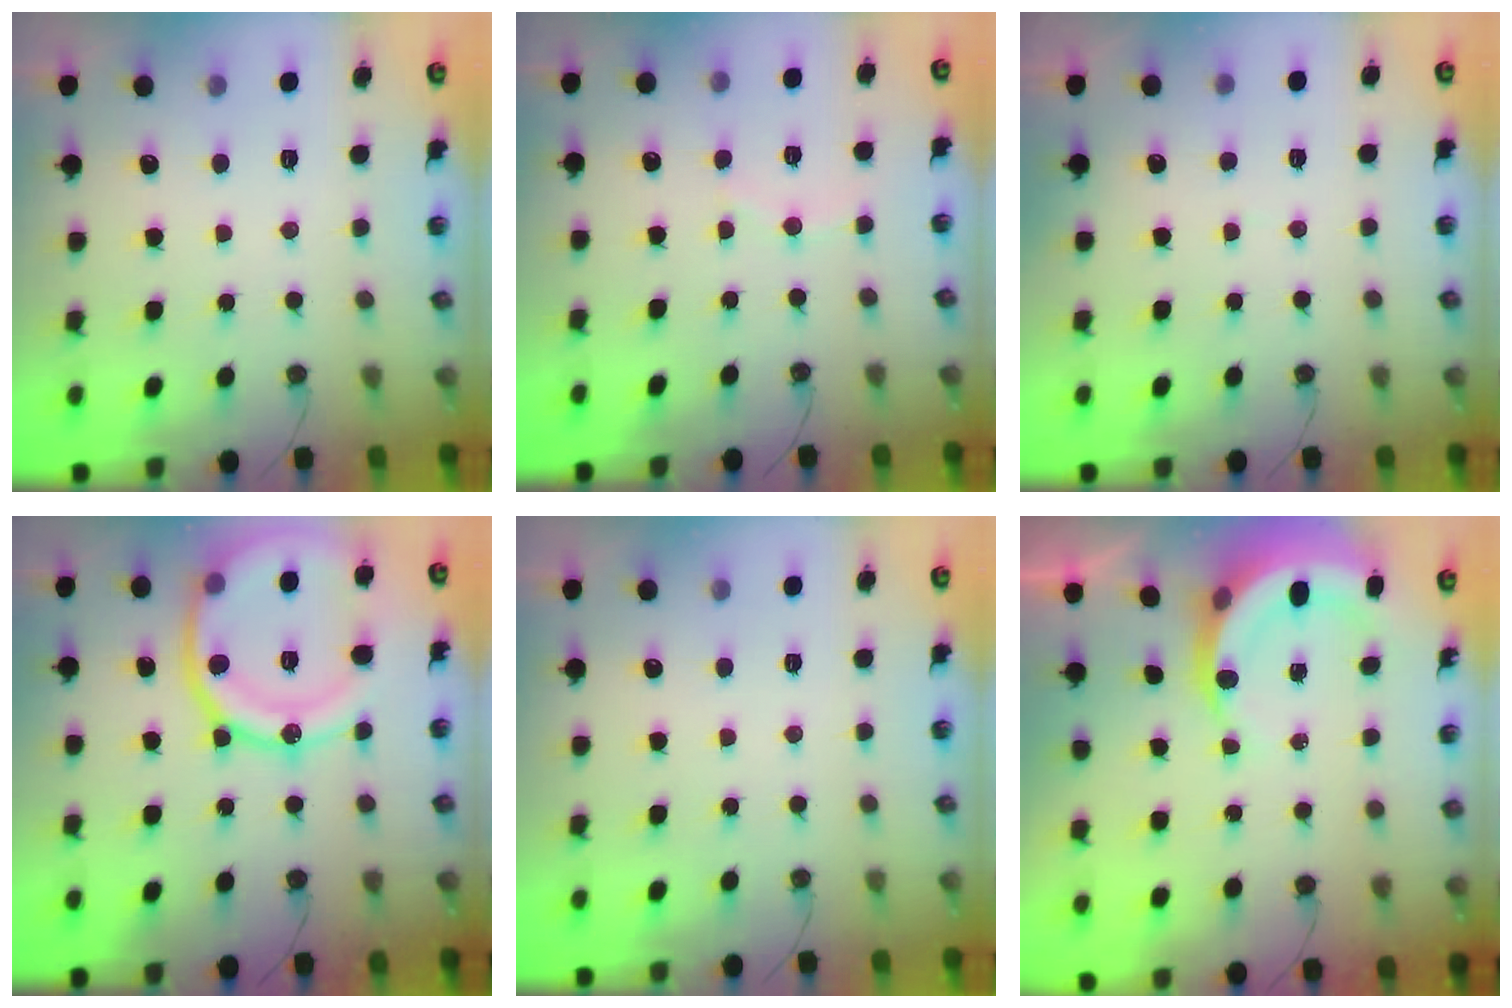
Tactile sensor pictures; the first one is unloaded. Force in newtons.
{"total": 6.8, "press": 6.8, "slide": 0.5}
{"total": 2.0, "press": 2.0, "slide": 0.2}
{"total": 24.0, "press": 23.9, "slide": 2.6}
{"total": 0.0}
{"total": 7.0, "press": 6.9, "slide": 1.0}